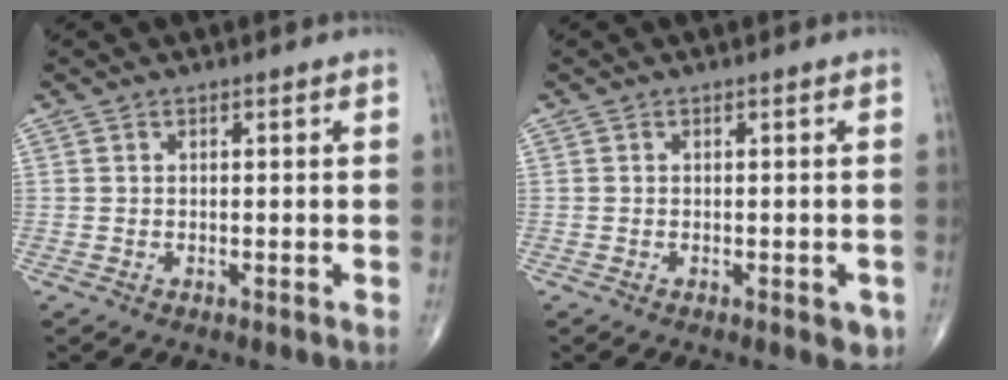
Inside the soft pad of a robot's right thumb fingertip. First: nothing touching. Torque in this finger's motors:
{"motor_torque": [0.26, 0.26, 0.18, 0.08, 0.04]}